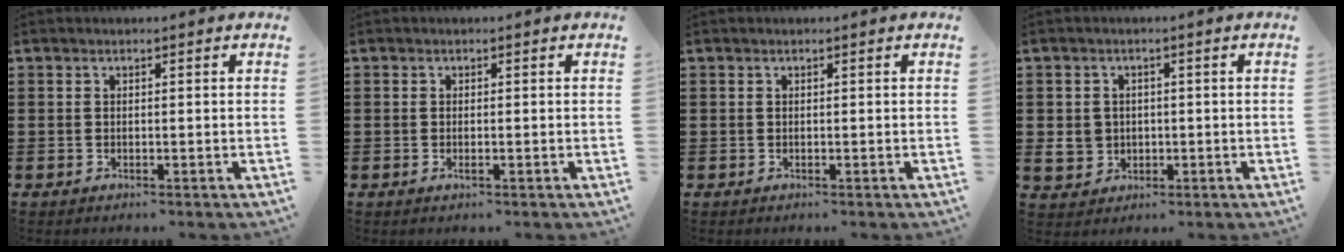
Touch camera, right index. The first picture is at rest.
{"total": 0.6, "force": [-0.1, 0.1, 0.5], "torque": [-0.010, -0.004, -0.002]}
{"total": 0.0}
{"total": 3.8, "force": [-0.4, 3.5, 1.2], "torque": [-0.042, 0.006, -0.010]}